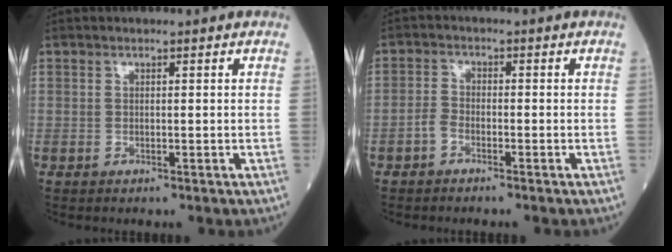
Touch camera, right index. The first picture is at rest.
{"total": 2.1, "force": [-1.5, 1.0, 1.1], "torque": [-0.024, 0.003, -0.030]}